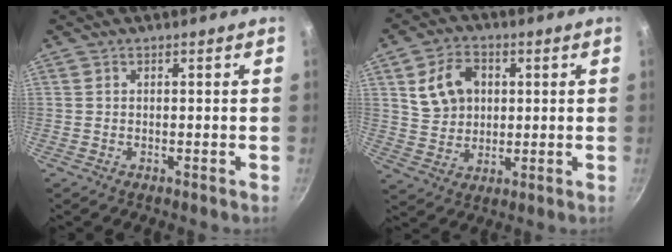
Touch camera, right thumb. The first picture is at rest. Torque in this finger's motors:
{"motor_torque": [-0.77, 0.98, 0.13, -0.09, 0.06]}